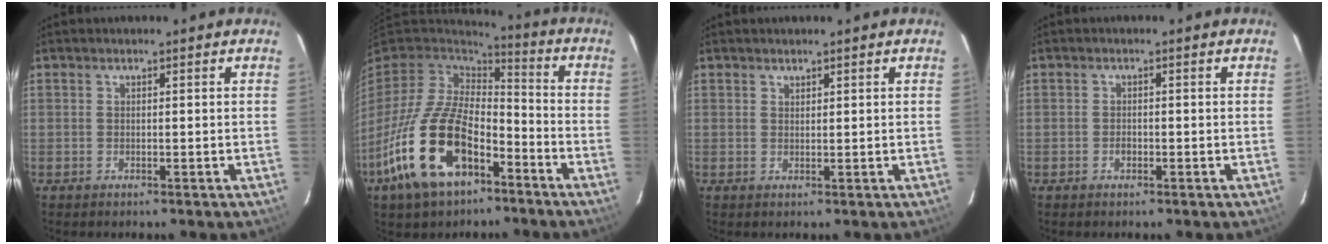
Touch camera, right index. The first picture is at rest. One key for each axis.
{"total": 20.6, "fx": -10.1, "fy": 11.2, "fz": 14.0, "tx": -0.308, "ty": -0.016, "tz": -0.180}
{"total": 0.8, "fx": 0.7, "fy": 0.4, "fz": 0.1, "tx": -0.001, "ty": 0.001, "tz": 0.014}
{"total": 1.0, "fx": -0.5, "fy": 0.8, "fz": 0.6, "tx": -0.008, "ty": 0.002, "tz": -0.007}